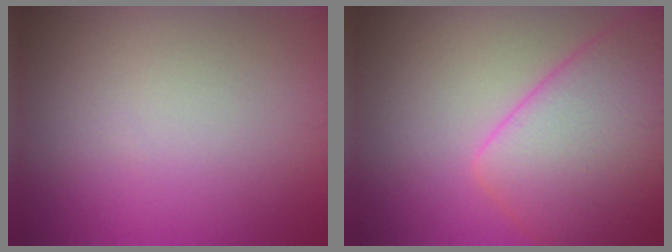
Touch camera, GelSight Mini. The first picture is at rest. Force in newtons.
{"total": 9.5, "press": 9.4, "slide": 0.4}